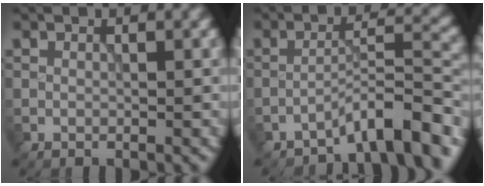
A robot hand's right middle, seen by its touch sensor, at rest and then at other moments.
{"total": 6.4, "force": [-4.8, 1.4, 4.0], "torque": [-0.058, 0.013, -0.077]}